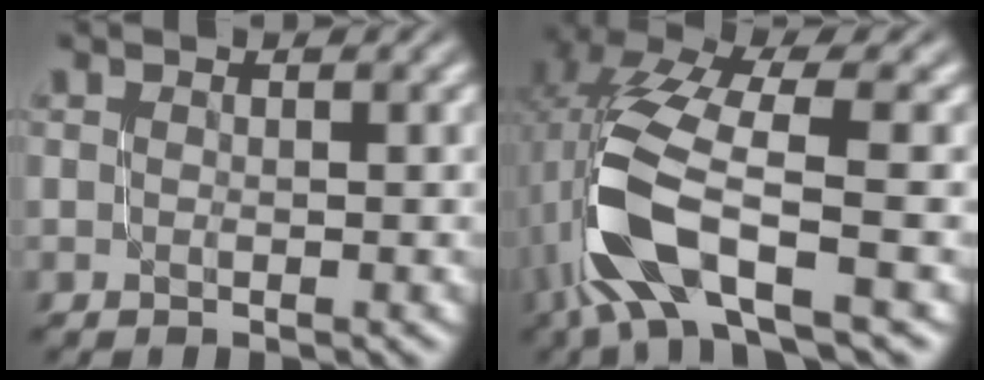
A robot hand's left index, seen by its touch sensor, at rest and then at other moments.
{"total": 9.1, "force": [-2.2, 3.0, 8.3], "torque": [-0.181, 0.007, -0.048]}